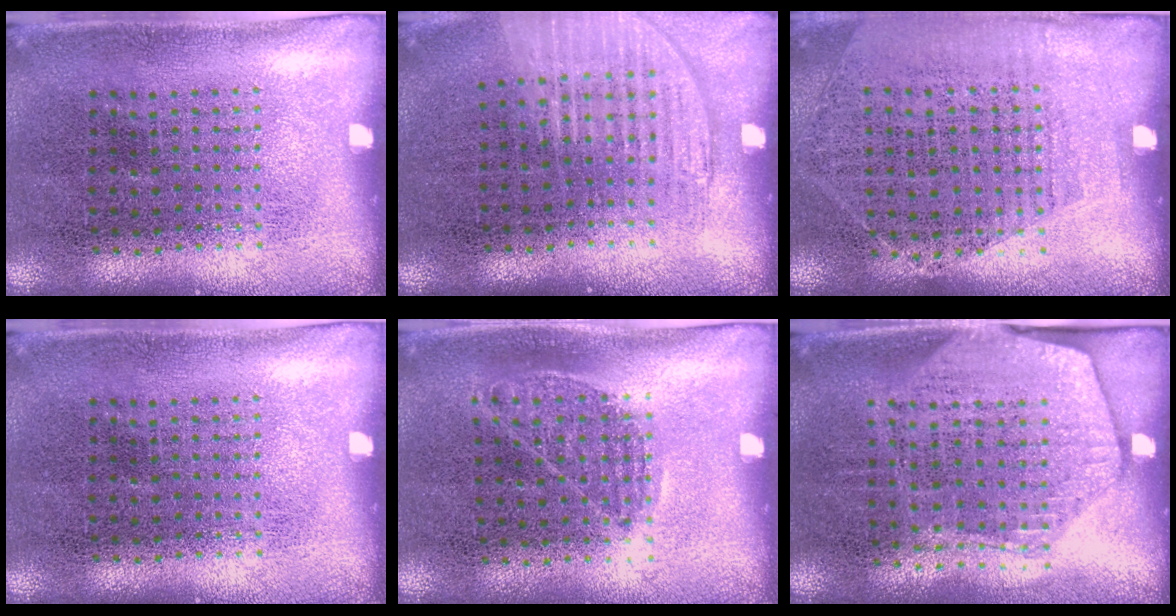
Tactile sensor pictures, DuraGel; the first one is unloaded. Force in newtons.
{"total": 1.2, "press": 1.1, "slide": 0.4}
{"total": 1.3, "press": 1.0, "slide": 0.8}
{"total": 0.0}
{"total": 0.9, "press": 0.7, "slide": 0.6}
{"total": 1.8, "press": 1.6, "slide": 0.8}